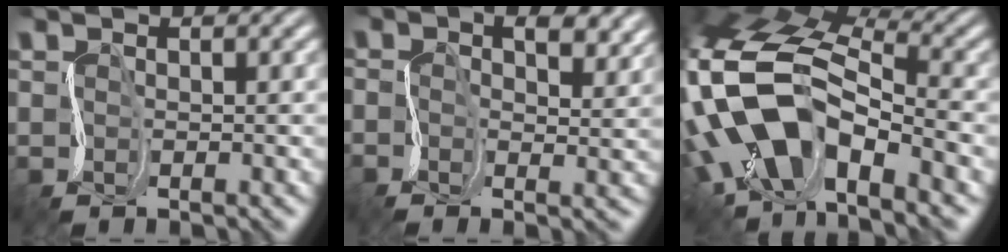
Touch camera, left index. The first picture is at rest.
{"total": 5.0, "force": [2.0, 2.3, 4.0], "torque": [-0.074, 0.007, 0.023]}
{"total": 11.4, "force": [-4.5, 6.2, 8.4], "torque": [-0.182, 0.009, -0.084]}